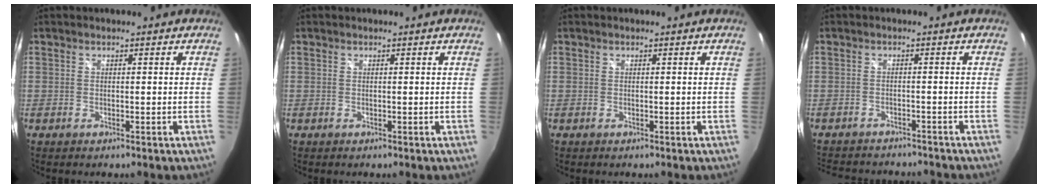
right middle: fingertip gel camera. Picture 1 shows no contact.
{"total": 0.0}
{"total": 0.0}
{"total": 10.3, "force": [-9.2, 3.0, 3.5], "torque": [-0.082, -0.017, -0.131]}